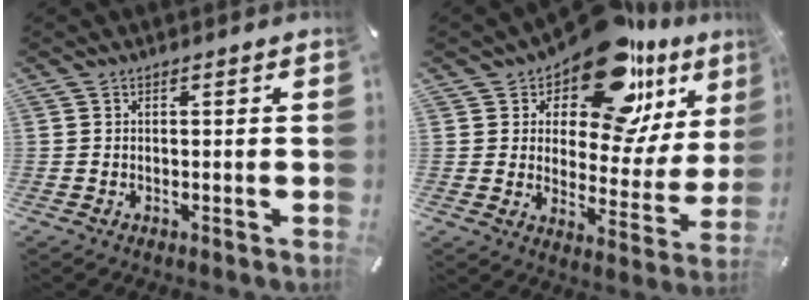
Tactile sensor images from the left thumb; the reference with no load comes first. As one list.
[{"total": 17.4, "force": [12.9, 7.8, 8.6], "torque": [-0.135, -0.100, 0.223]}]